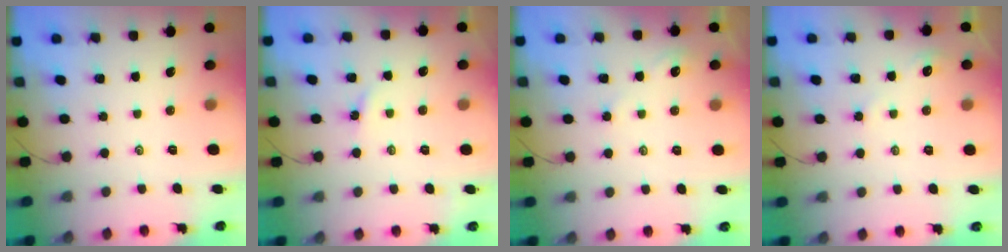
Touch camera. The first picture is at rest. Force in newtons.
{"total": 1.9, "press": 1.8, "slide": 0.3}
{"total": 1.4, "press": 1.3, "slide": 0.4}
{"total": 2.2, "press": 2.2, "slide": 0.4}